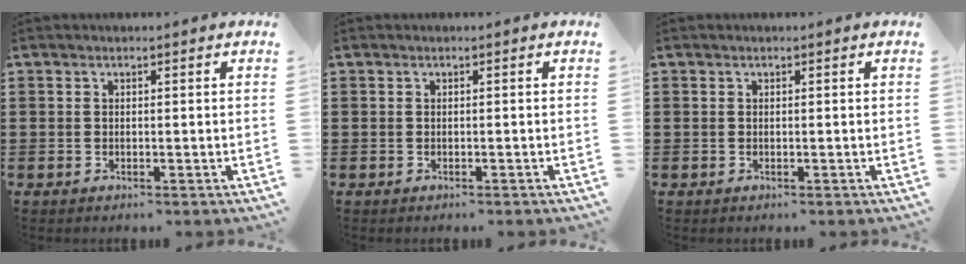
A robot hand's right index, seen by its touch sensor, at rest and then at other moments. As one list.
[{"total": 0.0}, {"total": 0.0}]